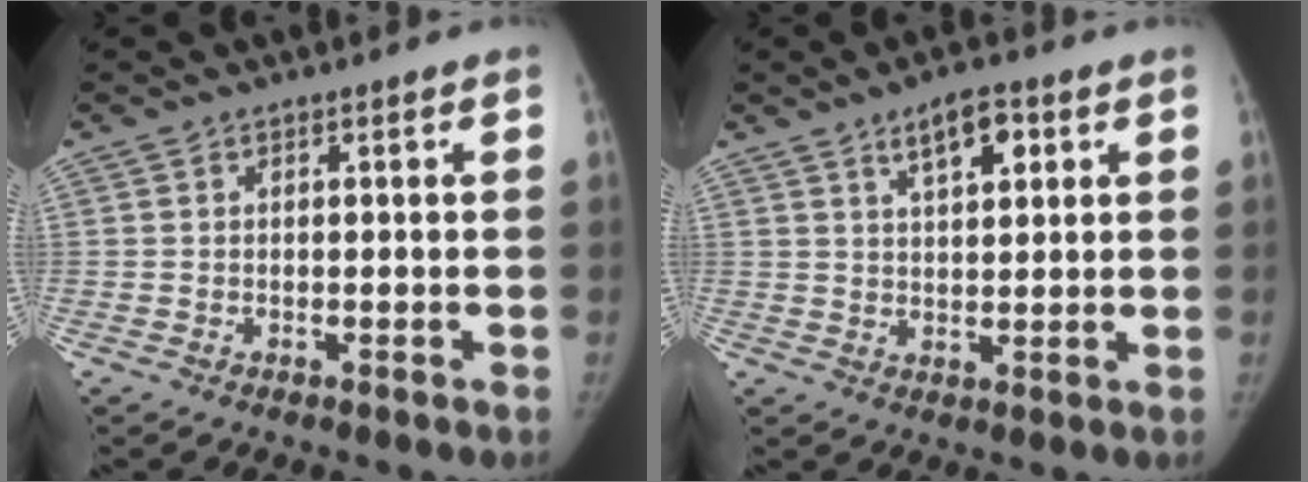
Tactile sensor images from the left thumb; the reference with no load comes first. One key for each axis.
{"total": 6.6, "fx": 3.3, "fy": 2.9, "fz": 5.0, "tx": -0.064, "ty": -0.012, "tz": 0.052}